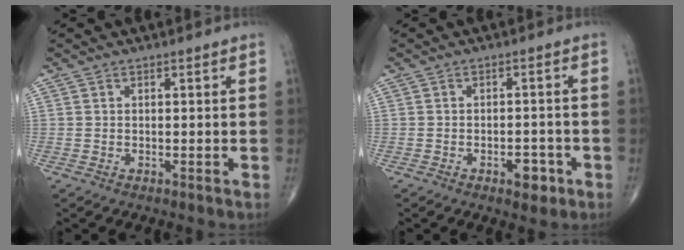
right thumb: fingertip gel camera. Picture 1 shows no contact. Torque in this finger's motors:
{"motor_torque": [1.39, 1.38, 0.33, -0.49, 0.11]}